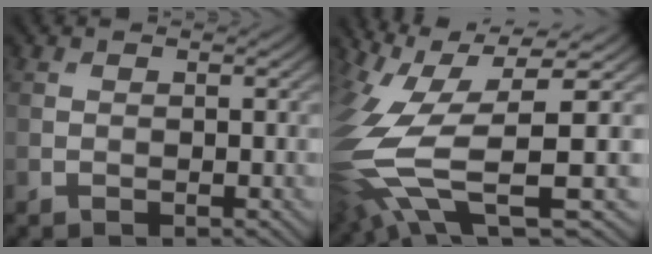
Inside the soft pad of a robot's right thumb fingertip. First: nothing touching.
{"total": 16.3, "force": [-2.6, 5.8, 15.0], "torque": [-0.361, -0.028, -0.022]}